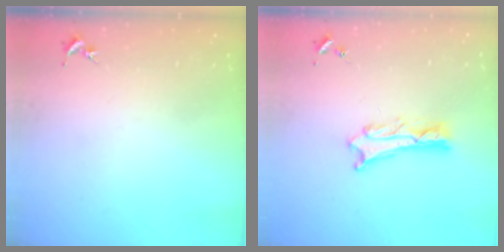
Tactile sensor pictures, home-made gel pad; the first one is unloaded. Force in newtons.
{"total": 1.8, "press": 1.8, "slide": 0.2}